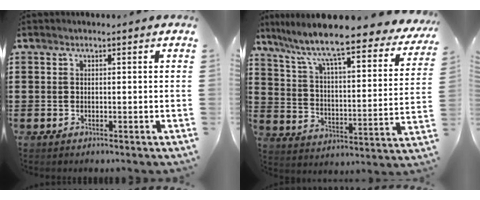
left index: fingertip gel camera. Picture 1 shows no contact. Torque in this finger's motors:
{"motor_torque": [1.30, -0.83, 1.05, 0.21]}